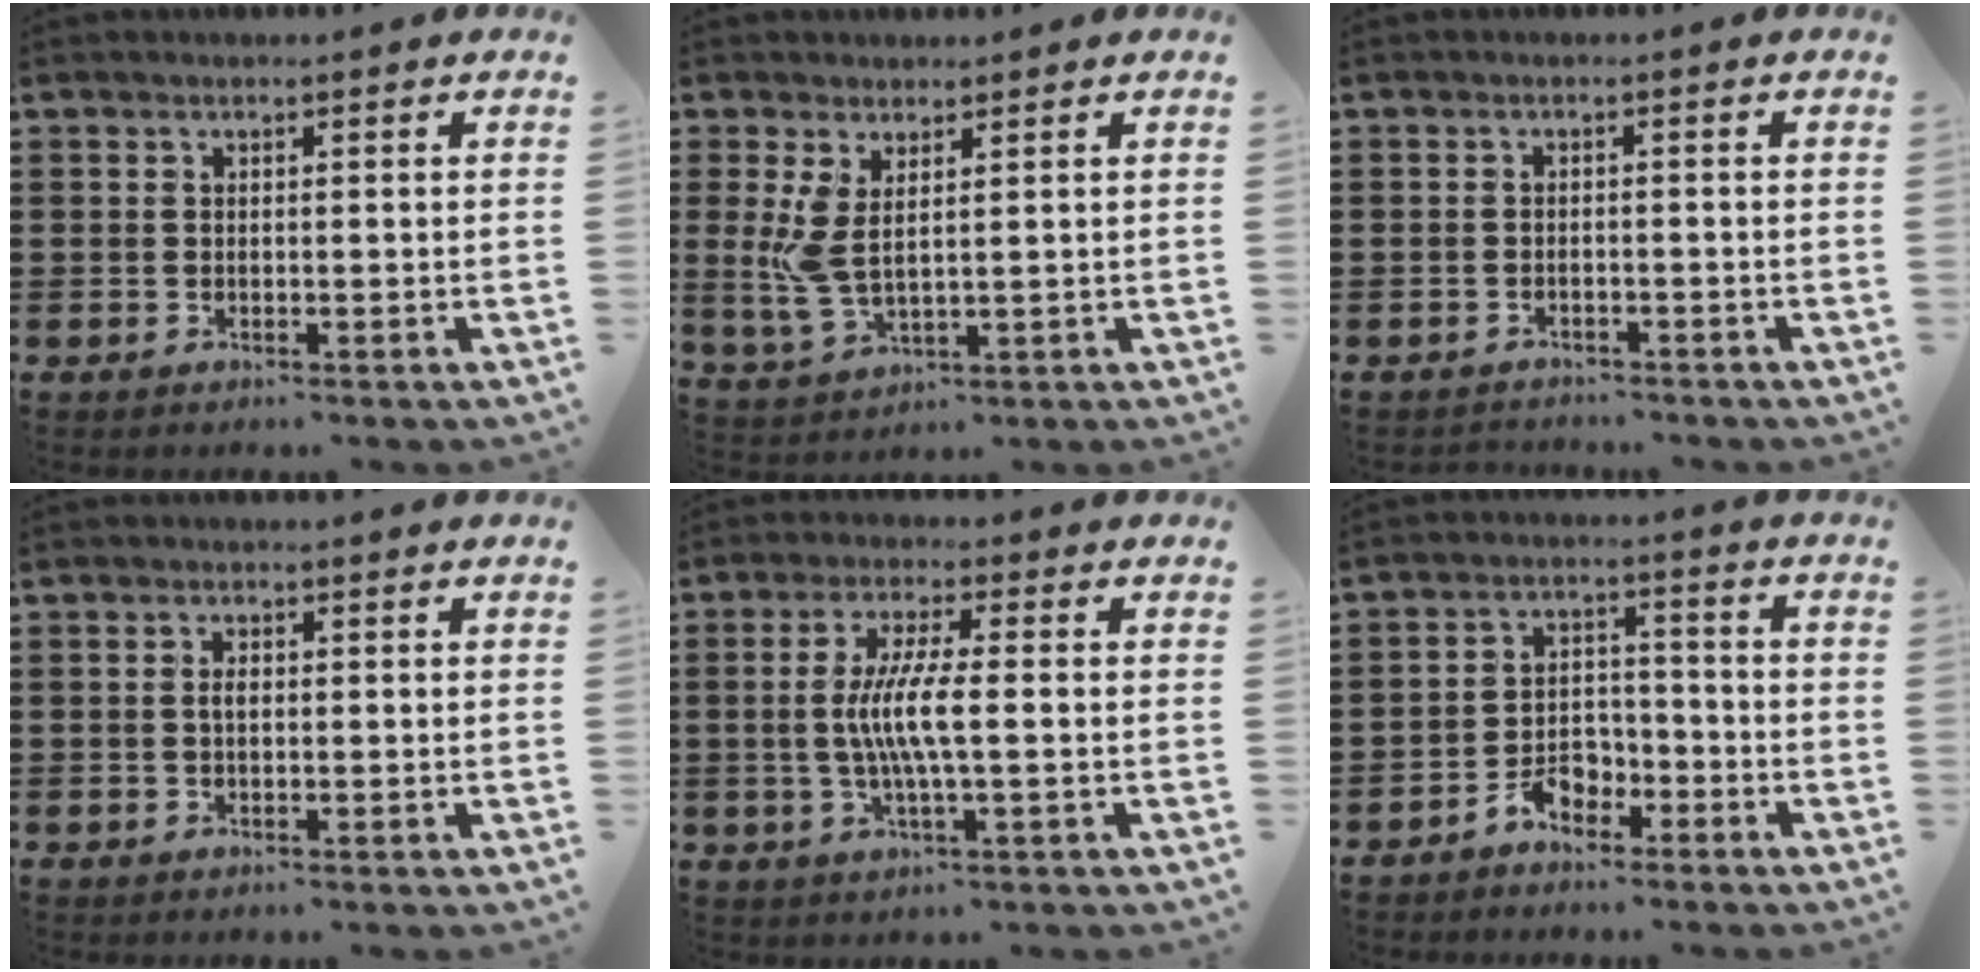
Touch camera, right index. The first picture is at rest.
{"total": 5.2, "force": [1.9, 1.6, 4.5], "torque": [-0.122, -0.012, 0.028]}
{"total": 1.2, "force": [-1.2, 0.3, -0.1], "torque": [-0.002, 0.002, -0.026]}
{"total": 1.4, "force": [0.0, 0.6, 1.2], "torque": [-0.026, 0.003, -0.001]}
{"total": 6.8, "force": [-0.5, 0.8, 6.7], "torque": [-0.140, -0.010, -0.020]}
{"total": 4.5, "force": [-3.4, 2.5, 1.5], "torque": [-0.034, 0.014, -0.069]}